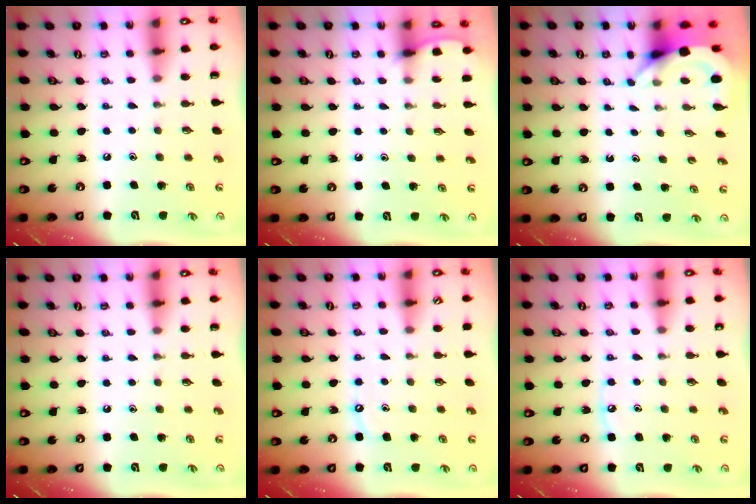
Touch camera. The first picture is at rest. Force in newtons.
{"total": 2.1, "press": 2.1, "slide": 0.3}
{"total": 3.9, "press": 3.9, "slide": 0.2}
{"total": 0.0}
{"total": 3.6, "press": 3.6, "slide": 0.2}
{"total": 3.1, "press": 3.1, "slide": 0.5}